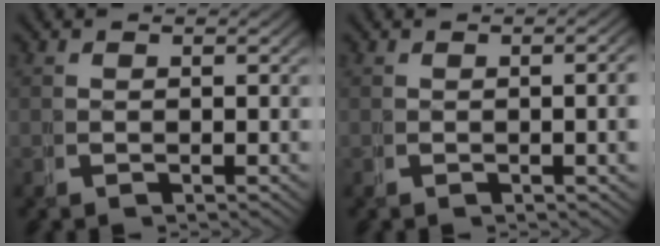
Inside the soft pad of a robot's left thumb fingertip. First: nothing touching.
{"total": 2.1, "force": [0.0, 0.4, 2.0], "torque": [-0.027, 0.002, -0.002]}